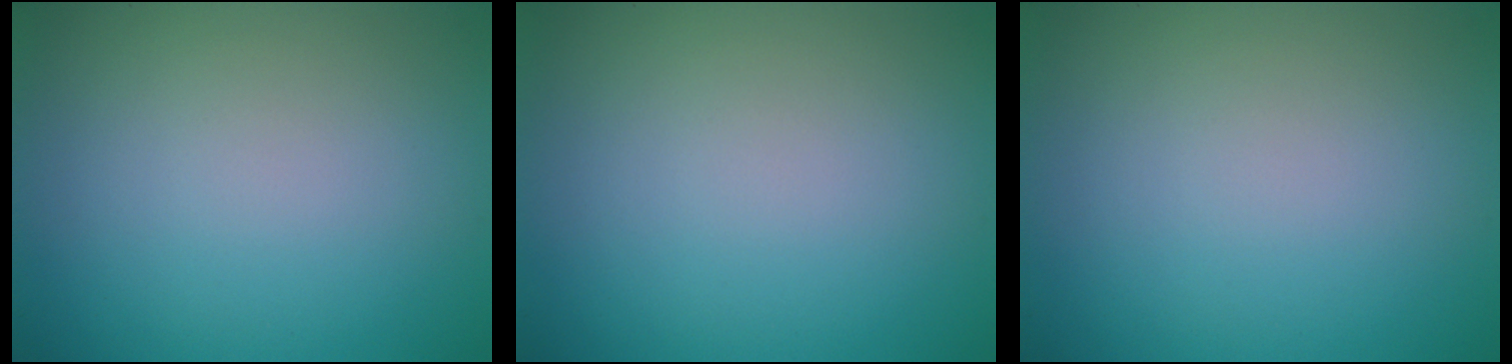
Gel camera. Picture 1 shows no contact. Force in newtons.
{"total": 0.0}
{"total": 0.0}